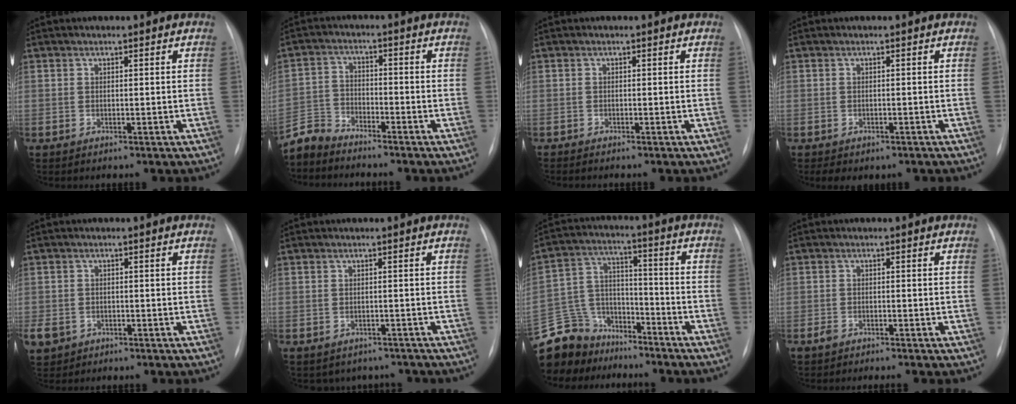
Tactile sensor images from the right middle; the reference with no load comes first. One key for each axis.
{"total": 5.0, "fx": -4.9, "fy": 0.6, "fz": -0.4, "tx": 0.003, "ty": -0.007, "tz": -0.097}
{"total": 1.2, "fx": -1.0, "fy": 0.0, "fz": 0.6, "tx": -0.011, "ty": -0.004, "tz": -0.013}
{"total": 3.5, "fx": -2.5, "fy": 1.9, "fz": 1.5, "tx": -0.021, "ty": 0.000, "tz": -0.022}
{"total": 6.3, "fx": -3.3, "fy": 5.0, "fz": 1.8, "tx": -0.058, "ty": -0.002, "tz": -0.050}
{"total": 3.6, "fx": -3.2, "fy": 1.8, "fz": 0.0, "tx": -0.001, "ty": 0.009, "tz": -0.036}
{"total": 15.1, "fx": -12.7, "fy": 8.0, "fz": 1.7, "tx": -0.055, "ty": 0.051, "tz": -0.223}
{"total": 2.2, "fx": -1.8, "fy": 0.5, "fz": 1.1, "tx": -0.022, "ty": -0.004, "tz": -0.028}